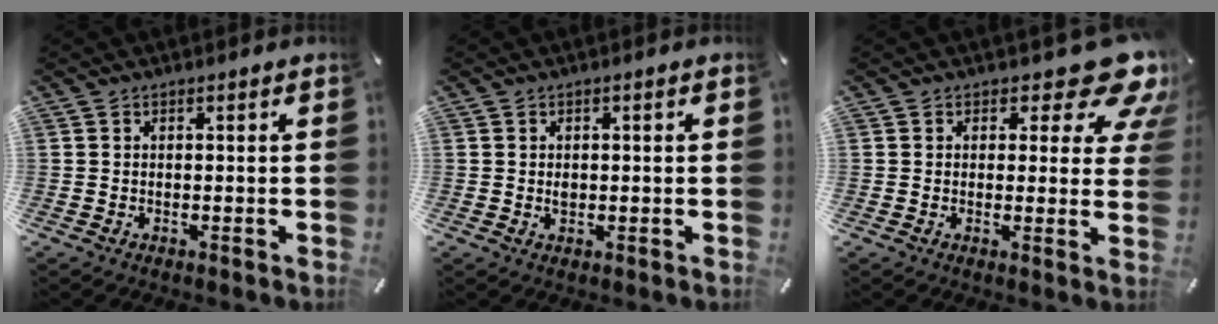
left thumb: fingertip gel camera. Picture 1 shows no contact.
{"total": 1.4, "force": [0.0, 1.1, 0.8], "torque": [-0.017, 0.004, -0.002]}
{"total": 11.9, "force": [7.0, 5.2, 8.0], "torque": [-0.089, -0.057, 0.118]}